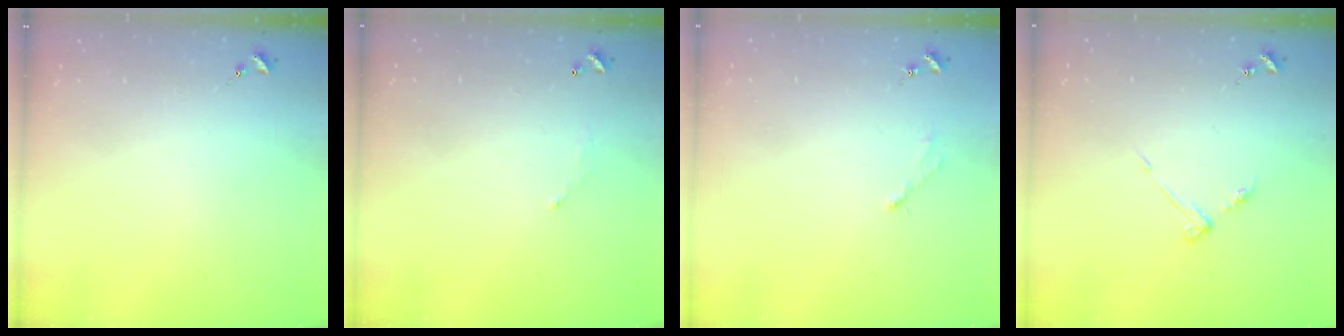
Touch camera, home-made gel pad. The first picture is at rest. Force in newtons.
{"total": 5.2, "press": 5.2, "slide": 0.3}
{"total": 2.9, "press": 2.9, "slide": 0.4}
{"total": 4.6, "press": 4.6, "slide": 0.6}